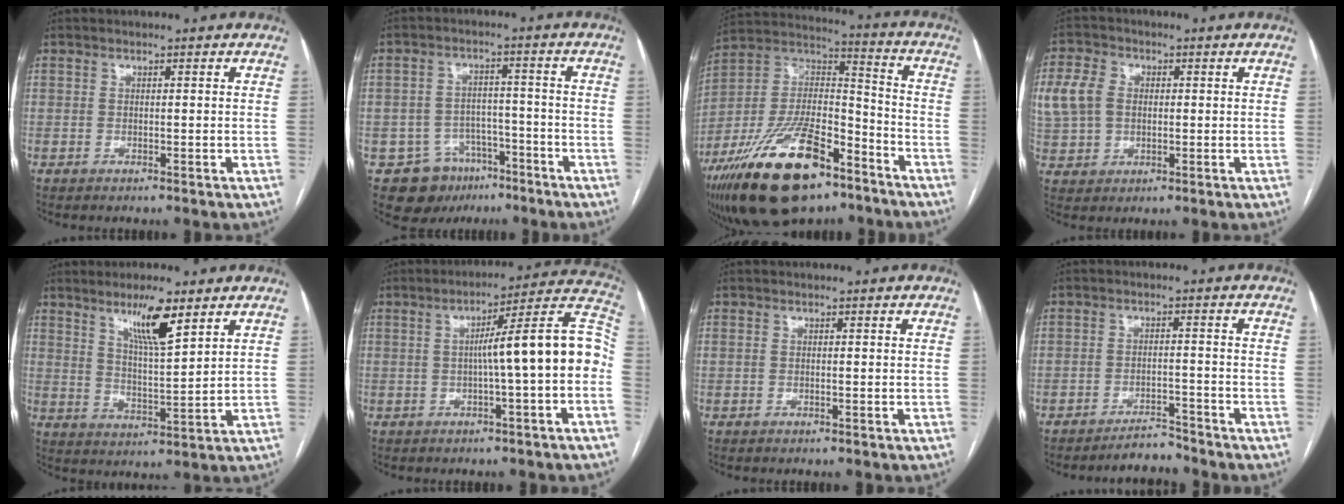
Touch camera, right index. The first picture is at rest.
{"total": 9.7, "force": [-5.7, 7.4, 2.3], "torque": [-0.035, 0.021, -0.079]}
{"total": 24.2, "force": [-15.4, 9.2, 16.3], "torque": [-0.316, 0.005, -0.266]}
{"total": 8.1, "force": [1.2, 6.4, 4.8], "torque": [-0.124, 0.019, 0.026]}
{"total": 8.4, "force": [5.4, 0.9, 6.5], "torque": [-0.115, -0.008, 0.095]}
{"total": 13.3, "force": [-1.0, 0.0, 13.3], "torque": [-0.177, 0.040, -0.020]}
{"total": 0.0}
{"total": 3.4, "force": [-3.4, 0.6, 0.1], "torque": [0.003, -0.005, -0.055]}